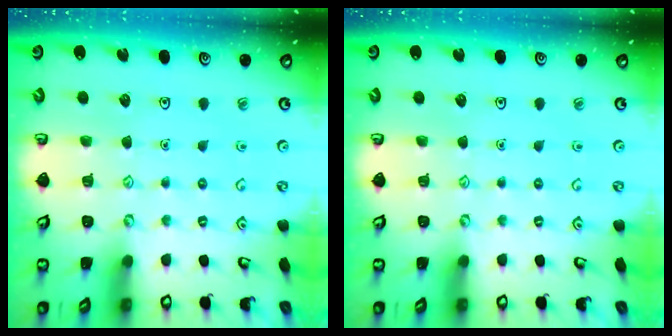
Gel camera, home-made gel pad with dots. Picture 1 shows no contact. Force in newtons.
{"total": 0.0}